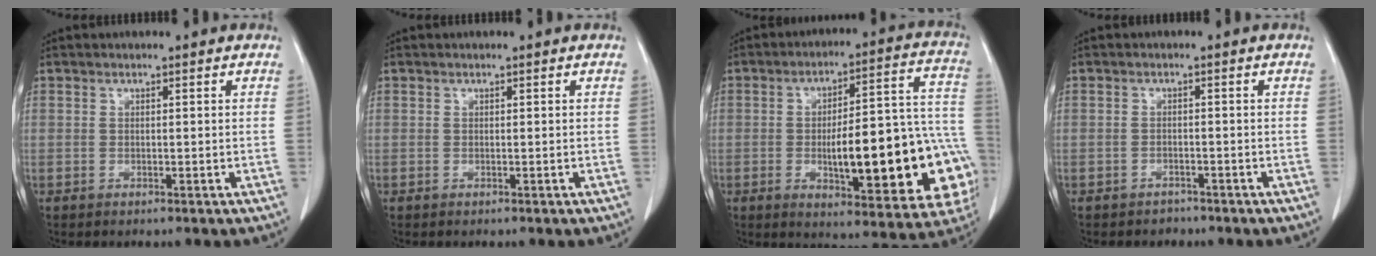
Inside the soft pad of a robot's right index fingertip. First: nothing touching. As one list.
[{"total": 0.0}, {"total": 24.5, "force": [-5.2, 6.3, 23.0], "torque": [-0.233, 0.029, -0.053]}, {"total": 1.9, "force": [-1.5, 1.0, 0.0], "torque": [-0.013, 0.000, -0.024]}]